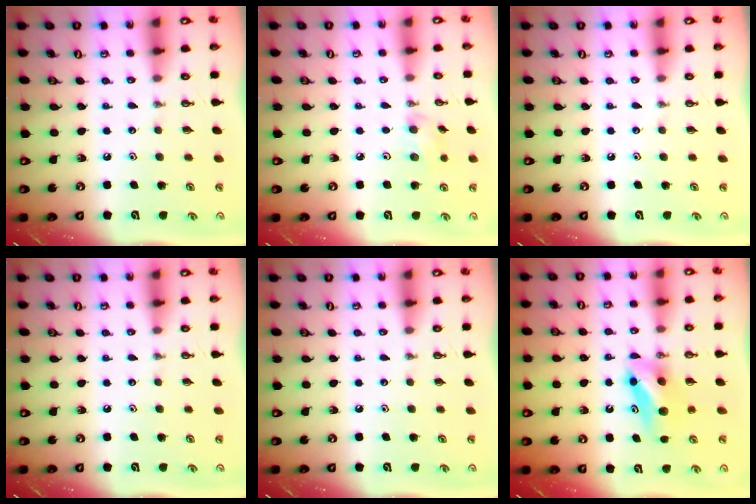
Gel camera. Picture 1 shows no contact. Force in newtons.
{"total": 5.3, "press": 5.1, "slide": 1.5}
{"total": 0.0}
{"total": 0.0}
{"total": 0.0}
{"total": 7.9, "press": 7.2, "slide": 3.4}